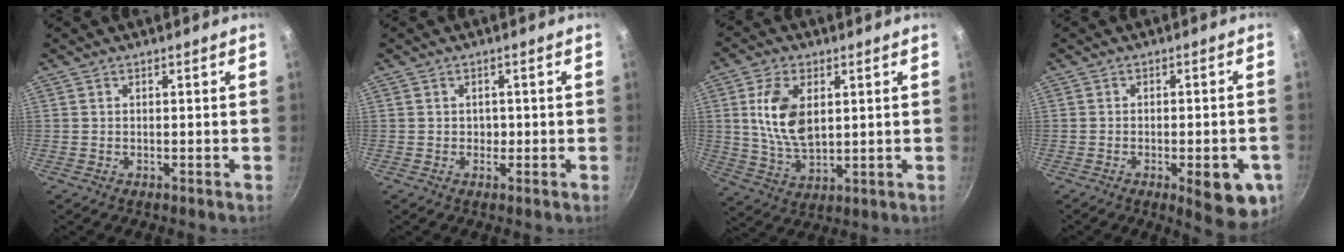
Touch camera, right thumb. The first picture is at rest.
{"total": 1.5, "force": [-0.1, 1.3, 0.7], "torque": [0.000, 0.004, -0.003]}
{"total": 11.3, "force": [2.4, 6.5, 9.0], "torque": [-0.163, -0.013, 0.051]}
{"total": 10.5, "force": [-4.1, 3.5, 8.9], "torque": [-0.095, 0.008, -0.046]}